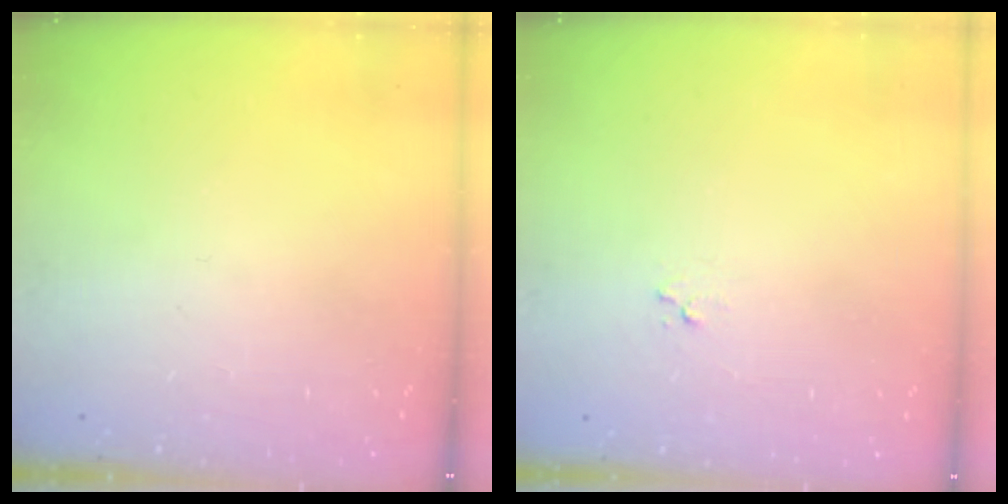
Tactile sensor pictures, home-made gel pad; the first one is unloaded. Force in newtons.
{"total": 3.0, "press": 3.0, "slide": 0.2}